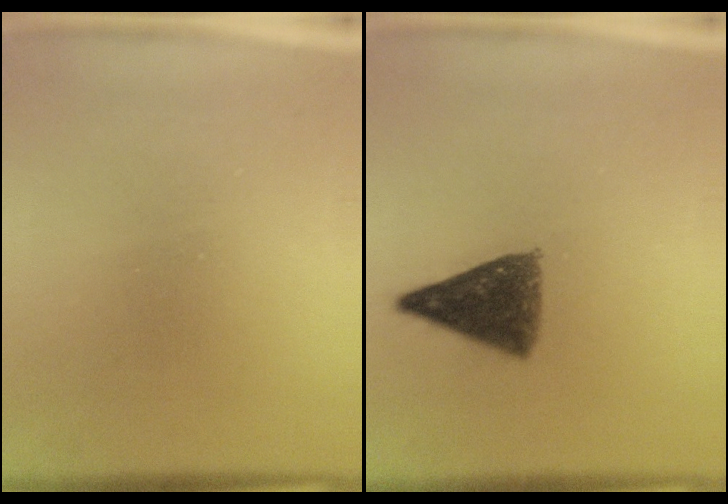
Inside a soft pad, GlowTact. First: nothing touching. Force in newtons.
{"total": 7.0}